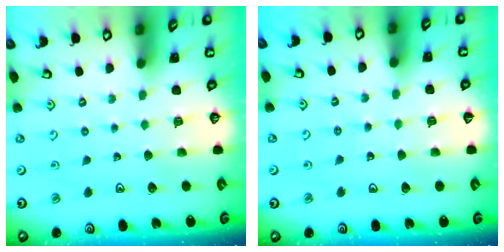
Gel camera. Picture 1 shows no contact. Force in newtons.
{"total": 2.3, "press": 2.3, "slide": 0.2}